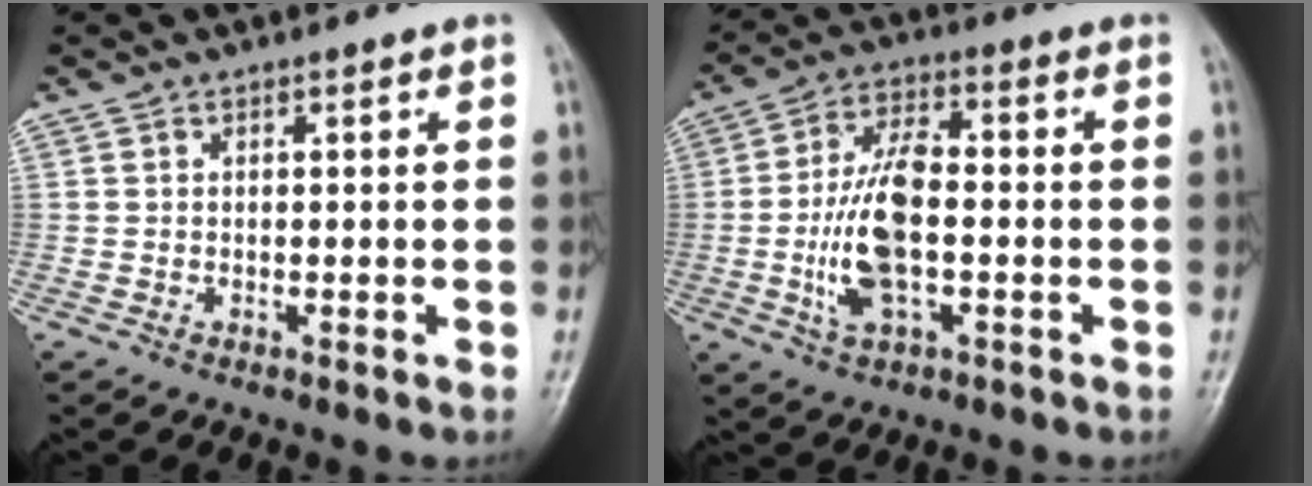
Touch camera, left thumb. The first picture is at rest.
{"total": 12.5, "force": [-1.9, 5.7, 11.0], "torque": [-0.219, 0.016, -0.036]}